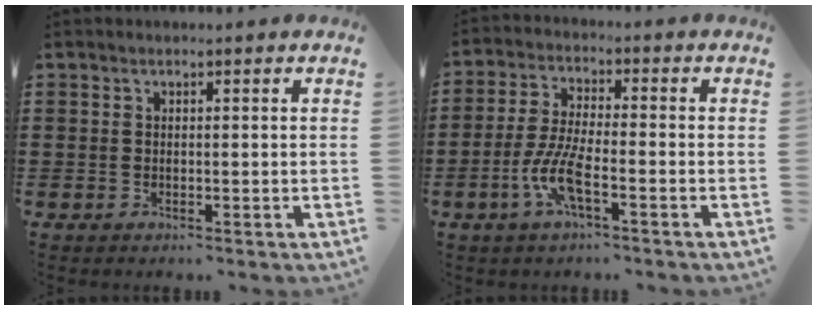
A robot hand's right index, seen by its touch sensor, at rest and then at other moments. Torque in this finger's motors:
{"motor_torque": [2.14, 0.00, 1.05, 0.14]}